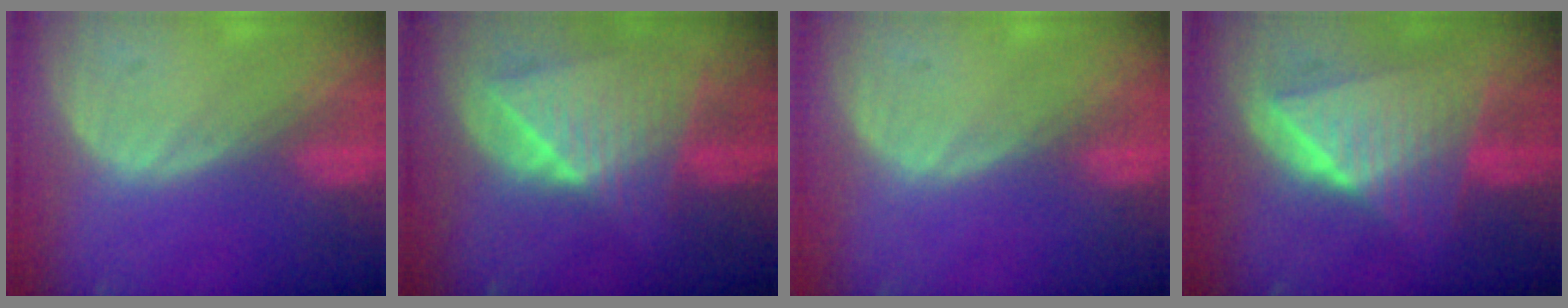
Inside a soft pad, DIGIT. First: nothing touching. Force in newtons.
{"total": 9.0, "press": 8.0, "slide": 4.1}
{"total": 0.0}
{"total": 9.6, "press": 9.5, "slide": 0.6}